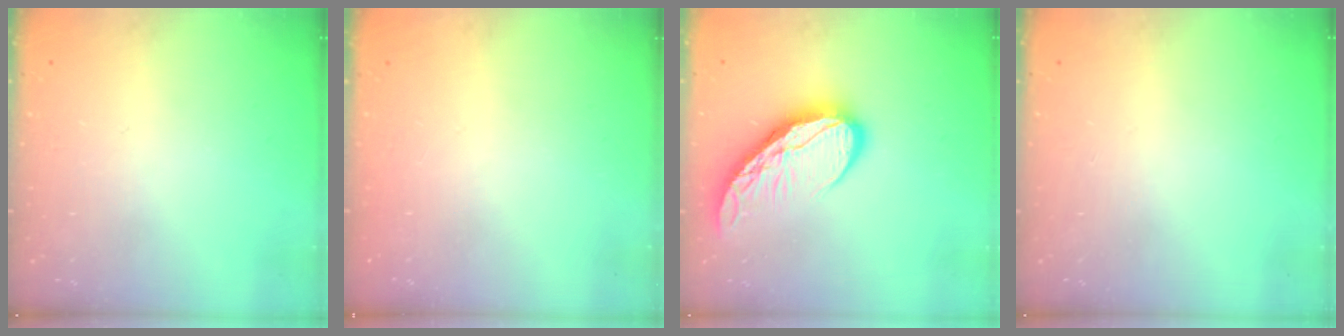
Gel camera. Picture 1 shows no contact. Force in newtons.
{"total": 0.0}
{"total": 12.8, "press": 12.7, "slide": 1.4}
{"total": 0.0}